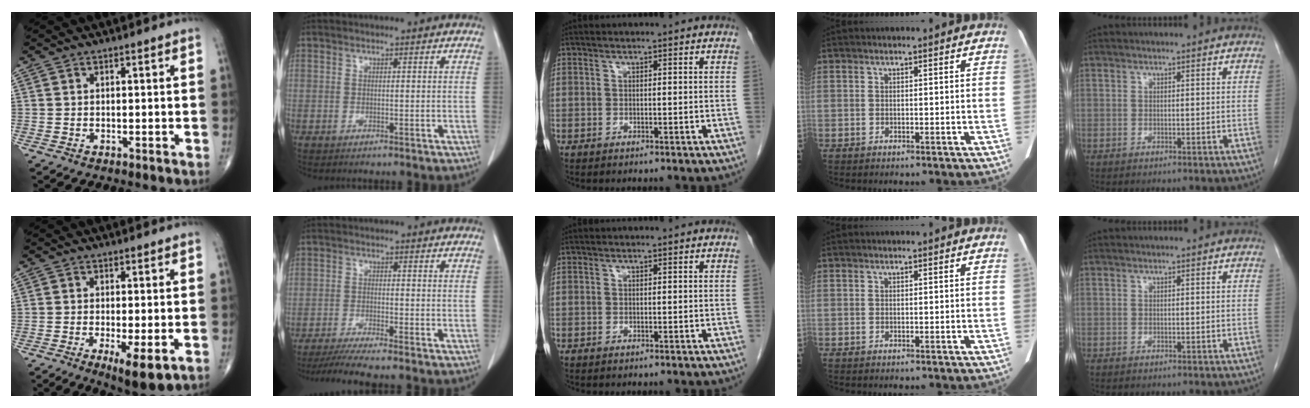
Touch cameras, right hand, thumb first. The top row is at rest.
{"thumb": {"total": 7.0, "force": [-2.4, 1.9, 6.3], "torque": [-0.102, -0.018, -0.035]}, "index": {"total": 5.0, "force": [-4.2, -1.0, 2.6], "torque": [-0.046, -0.020, -0.080]}}